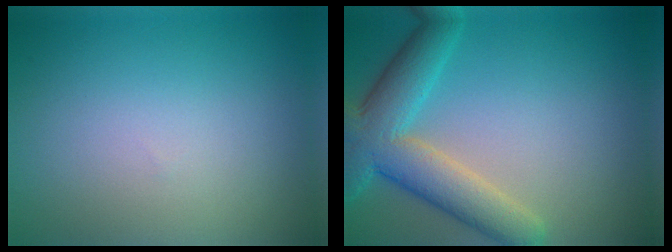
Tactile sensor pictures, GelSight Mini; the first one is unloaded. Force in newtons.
{"total": 6.2, "press": 6.2, "slide": 0.5}